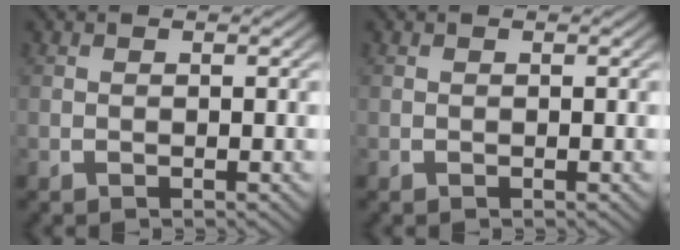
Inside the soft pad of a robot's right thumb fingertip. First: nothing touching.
{"total": 0.0}